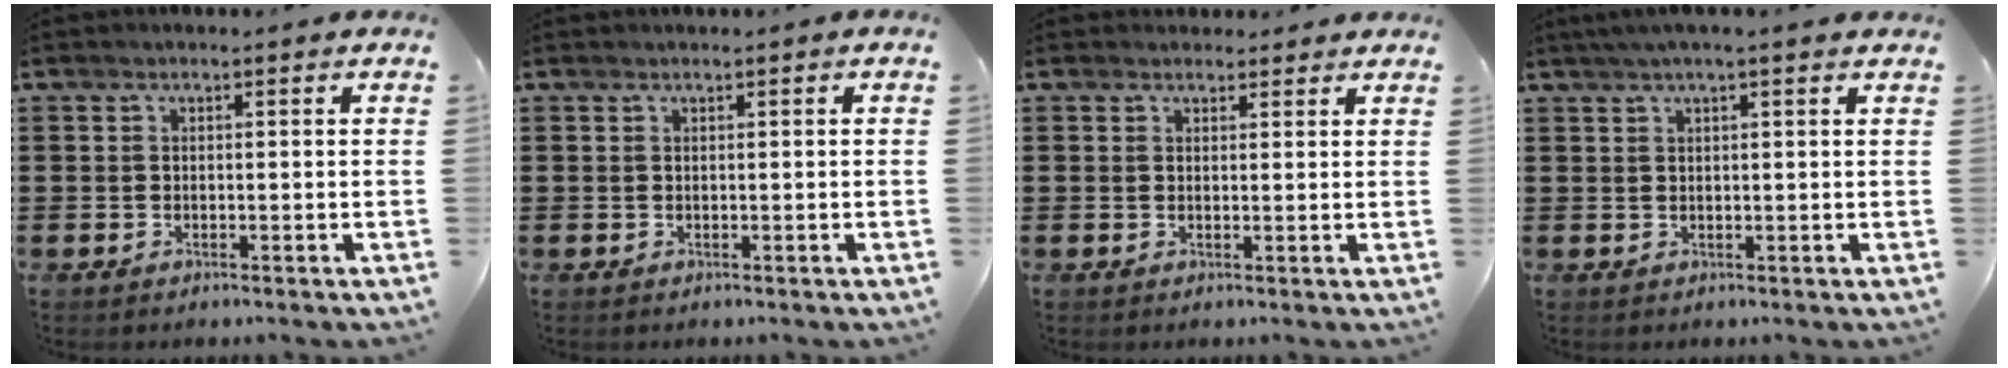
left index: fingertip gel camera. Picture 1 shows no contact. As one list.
[{"total": 0.0}, {"total": 1.6, "force": [1.5, 0.6, 0.1], "torque": [-0.006, 0.004, 0.030]}, {"total": 2.1, "force": [1.5, -0.1, 1.5], "torque": [-0.032, 0.003, 0.027]}]